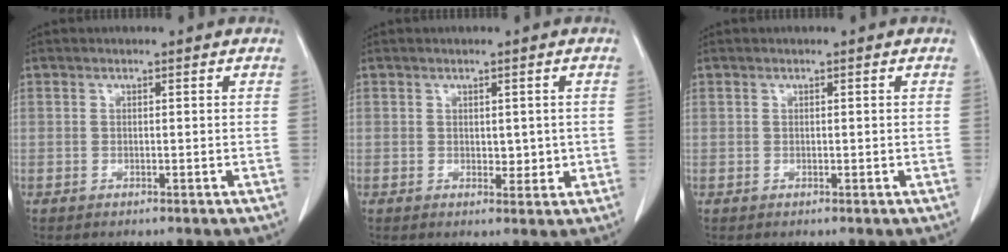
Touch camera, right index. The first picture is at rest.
{"total": 2.5, "force": [0.2, 1.6, 1.9], "torque": [-0.019, -0.002, 0.010]}
{"total": 0.0}